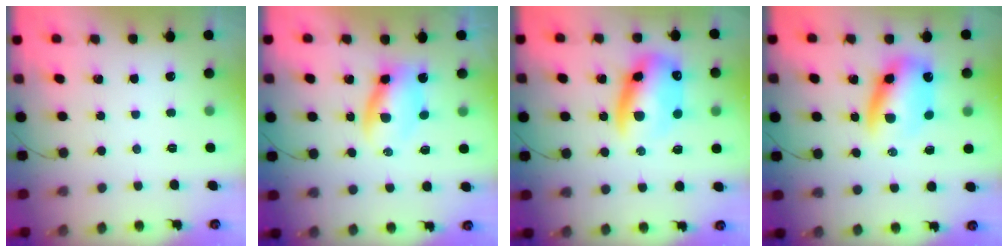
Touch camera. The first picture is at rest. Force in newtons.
{"total": 5.5, "press": 5.4, "slide": 0.6}
{"total": 13.5, "press": 13.0, "slide": 3.7}
{"total": 11.6, "press": 11.1, "slide": 3.3}